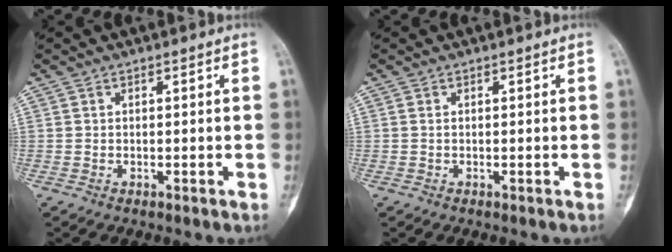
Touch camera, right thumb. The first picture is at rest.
{"total": 0.0}